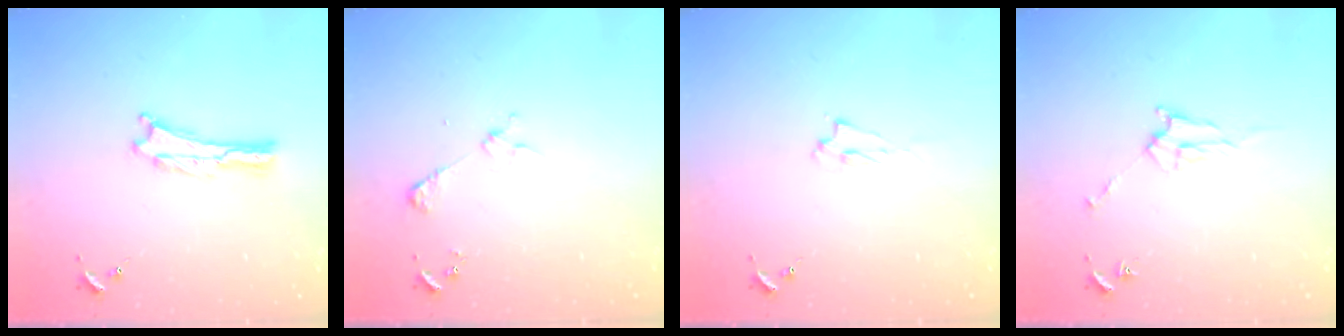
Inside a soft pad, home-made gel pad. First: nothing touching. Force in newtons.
{"total": 2.2, "press": 2.2, "slide": 0.2}
{"total": 1.4, "press": 1.3, "slide": 0.3}
{"total": 3.7, "press": 3.6, "slide": 0.5}